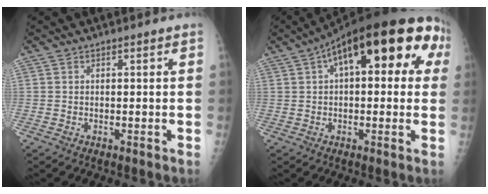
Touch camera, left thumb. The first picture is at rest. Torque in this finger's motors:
{"motor_torque": [0.18, 1.41, 1.29, -1.48, 0.20]}